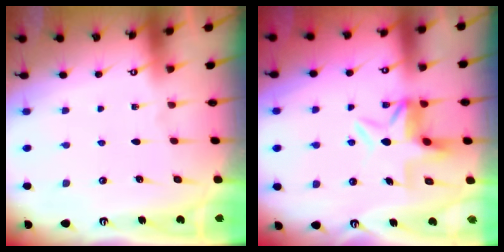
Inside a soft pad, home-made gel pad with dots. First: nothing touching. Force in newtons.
{"total": 6.0, "press": 5.8, "slide": 1.7}